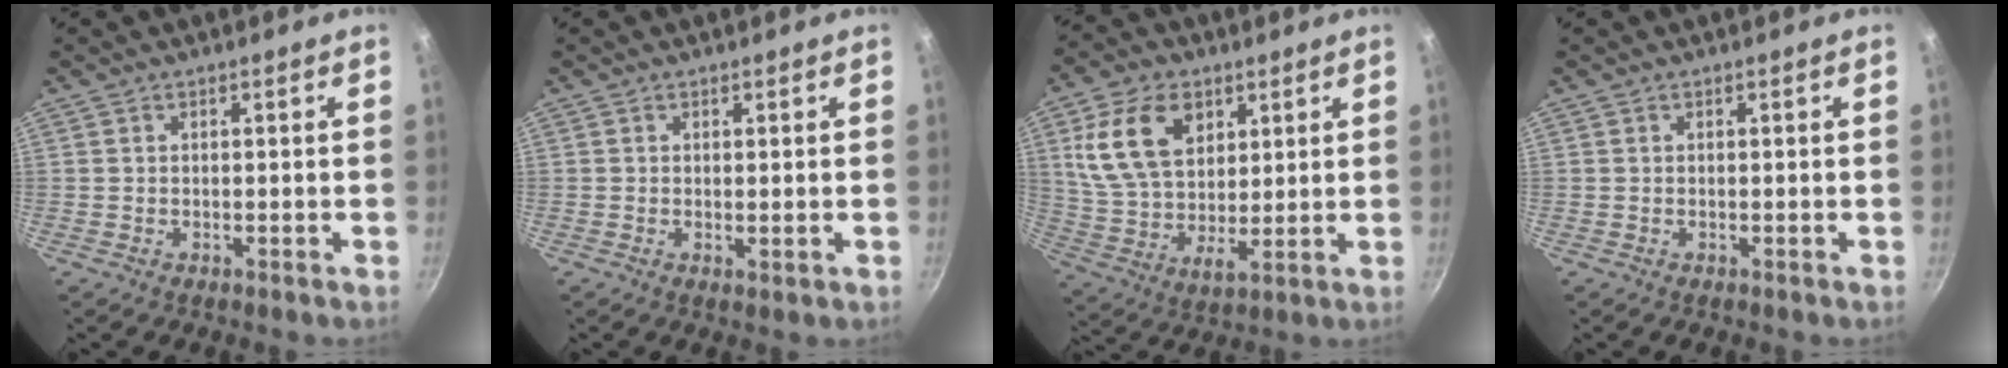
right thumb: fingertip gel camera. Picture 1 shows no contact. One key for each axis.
{"total": 0.9, "fx": 0.2, "fy": 0.4, "fz": 0.8, "tx": -0.014, "ty": -0.006, "tz": 0.001}
{"total": 15.6, "fx": 6.0, "fy": 10.0, "fz": 10.4, "tx": -0.173, "ty": -0.014, "tz": 0.116}
{"total": 0.0}